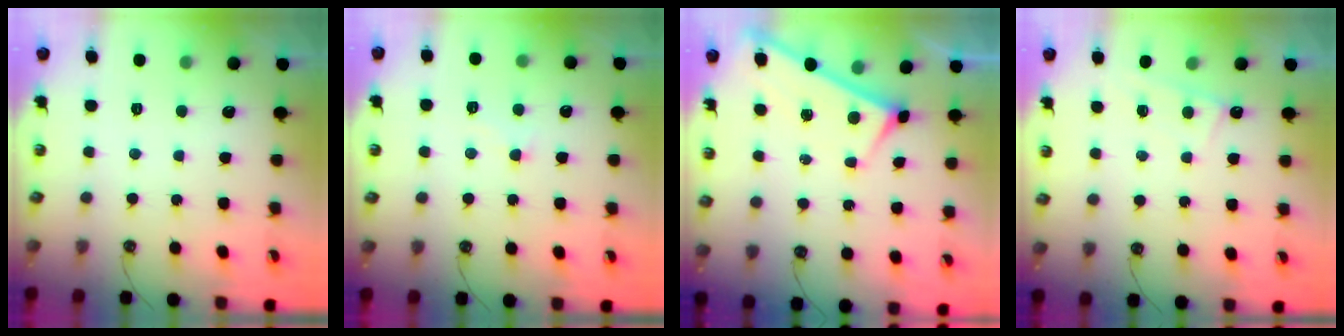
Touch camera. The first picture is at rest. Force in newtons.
{"total": 0.9, "press": 0.7, "slide": 0.5}
{"total": 3.0, "press": 3.0, "slide": 0.3}
{"total": 2.2, "press": 2.2, "slide": 0.2}